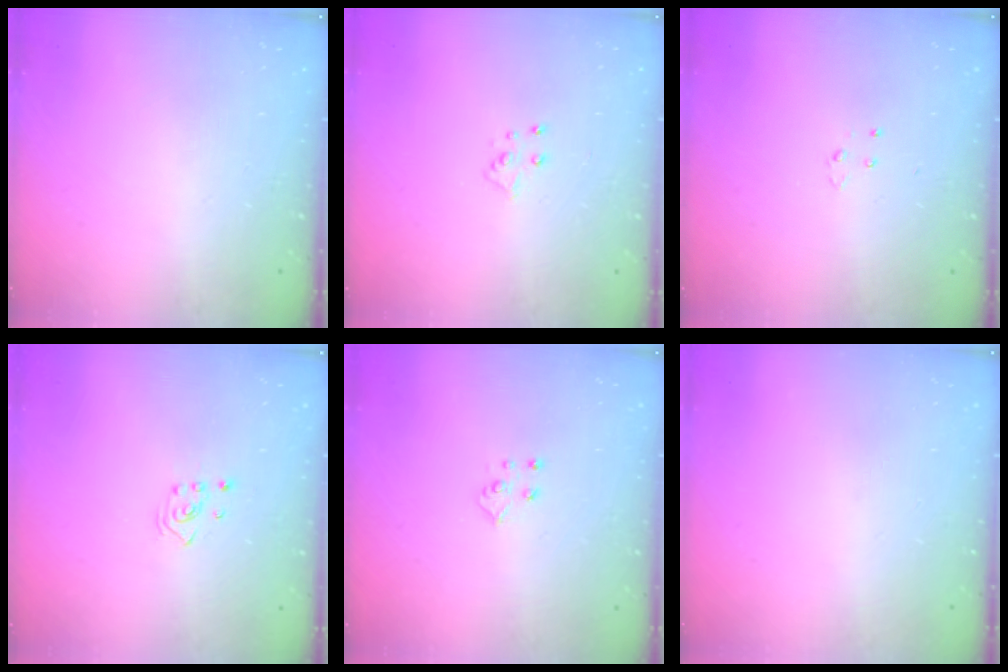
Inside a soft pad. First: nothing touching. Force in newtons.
{"total": 4.6, "press": 4.6, "slide": 0.5}
{"total": 3.0, "press": 3.0, "slide": 0.4}
{"total": 2.2, "press": 2.2, "slide": 0.2}
{"total": 4.8, "press": 4.8, "slide": 0.5}
{"total": 0.0}